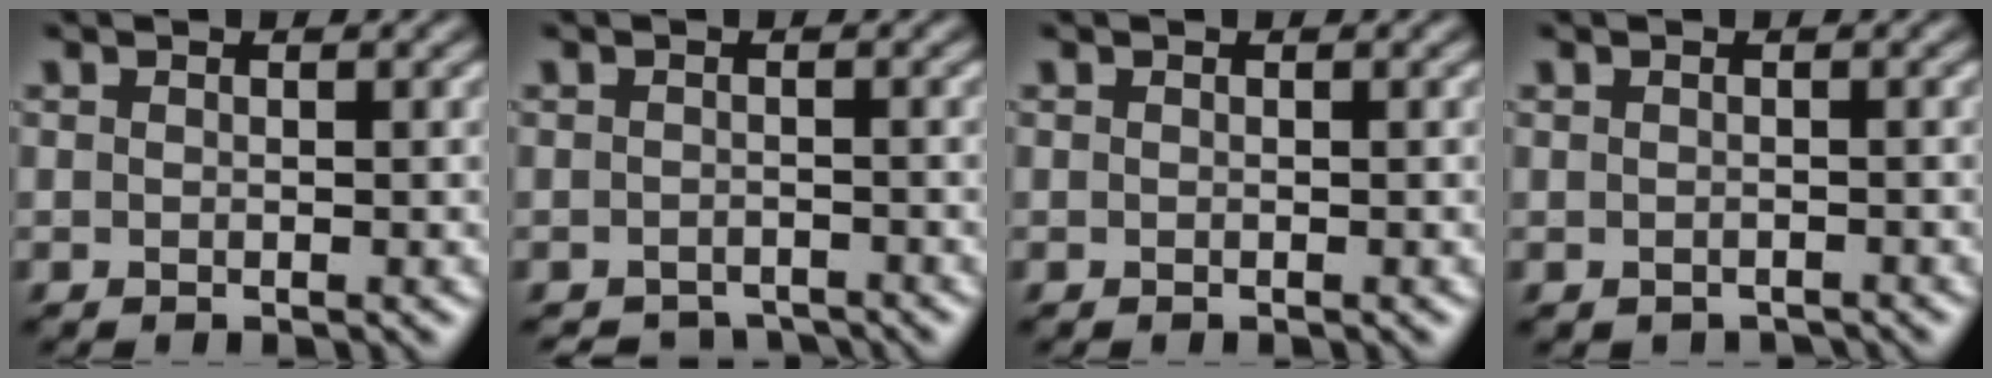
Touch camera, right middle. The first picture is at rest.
{"total": 2.1, "force": [-2.0, 0.5, 0.0], "torque": [0.009, -0.003, -0.032]}
{"total": 0.0}
{"total": 1.0, "force": [-0.9, 0.3, 0.1], "torque": [-0.002, -0.009, -0.015]}